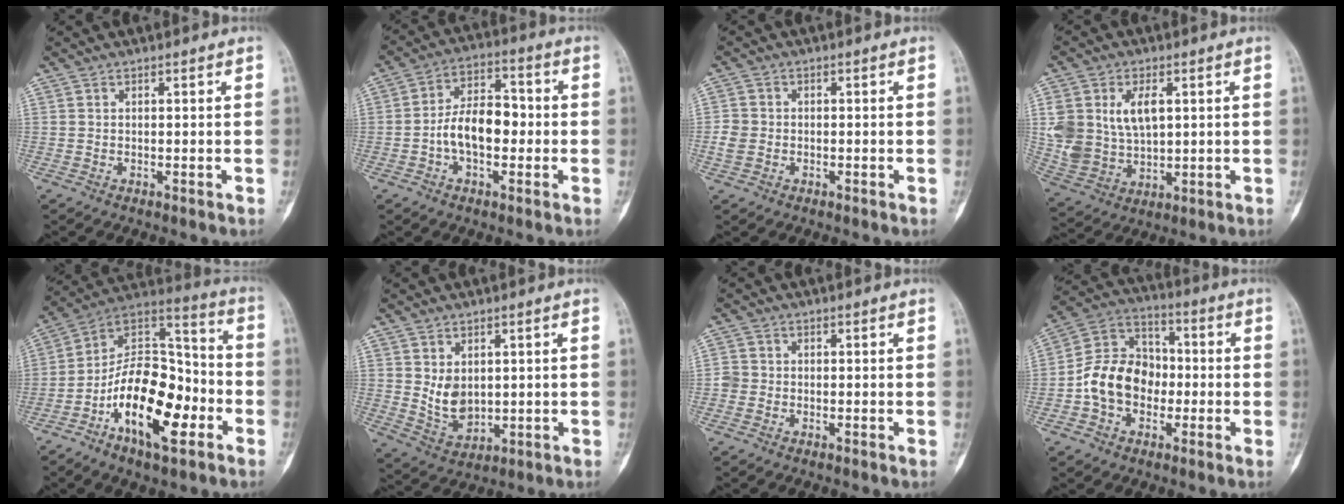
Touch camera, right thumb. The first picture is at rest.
{"total": 10.1, "force": [-1.6, 6.0, 8.0], "torque": [-0.124, 0.035, -0.037]}
{"total": 3.4, "force": [-0.8, 2.9, 1.6], "torque": [-0.032, 0.007, -0.018]}
{"total": 11.8, "force": [3.1, 7.7, 8.4], "torque": [-0.154, -0.008, 0.074]}
{"total": 20.5, "force": [-7.6, 9.9, 16.3], "torque": [-0.244, 0.062, -0.131]}
{"total": 6.4, "force": [1.2, 4.6, 4.3], "torque": [-0.058, -0.020, 0.043]}
{"total": 1.8, "force": [-0.4, 1.7, 0.5], "torque": [-0.002, 0.006, -0.012]}
{"total": 13.1, "force": [-2.4, 10.2, 7.8], "torque": [-0.116, 0.045, -0.051]}